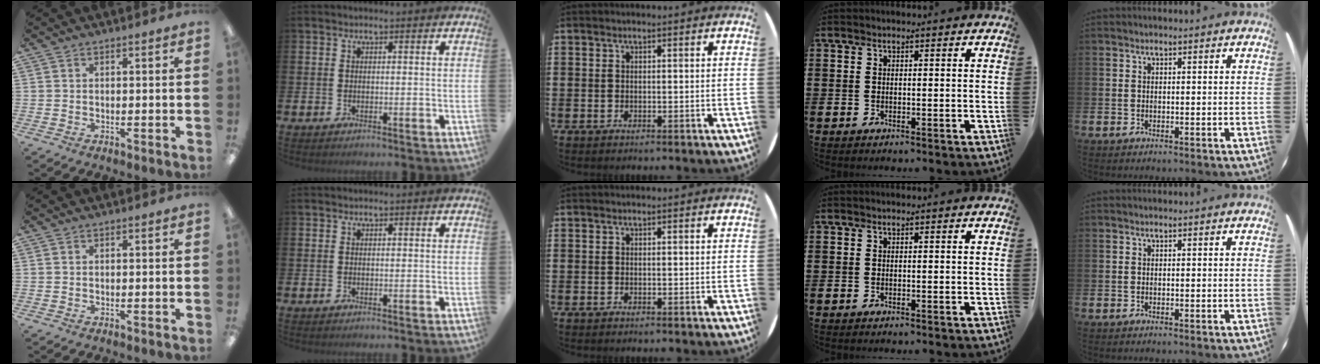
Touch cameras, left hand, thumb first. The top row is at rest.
{}